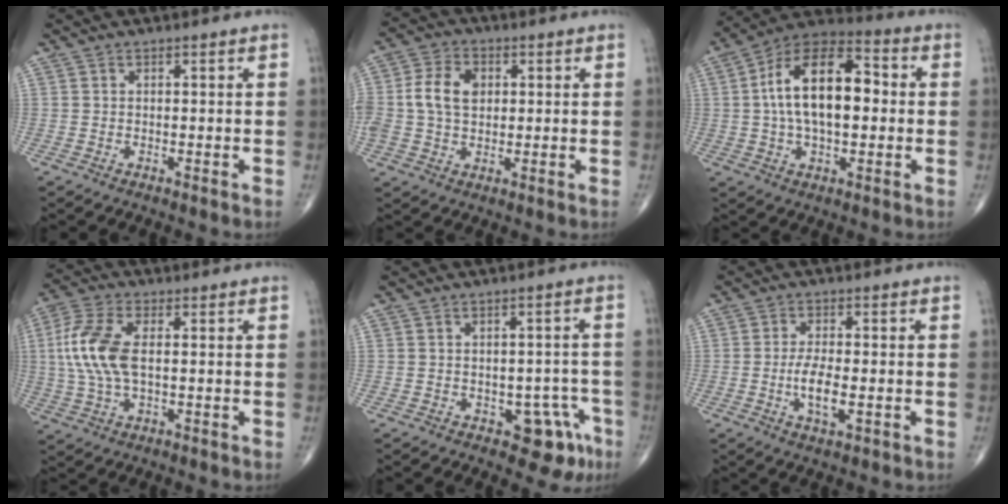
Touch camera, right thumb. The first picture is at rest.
{"total": 8.8, "force": [1.1, 6.3, 6.1], "torque": [-0.114, 0.012, 0.018]}
{"total": 17.9, "force": [1.3, 9.5, 15.1], "torque": [-0.247, 0.032, 0.013]}
{"total": 11.2, "force": [0.9, 5.6, 9.7], "torque": [-0.227, 0.010, 0.016]}
{"total": 7.1, "force": [-3.5, 4.1, 4.7], "torque": [-0.021, 0.023, -0.038]}
{"total": 5.8, "force": [-1.3, 2.1, 5.2], "torque": [-0.102, -0.004, -0.024]}